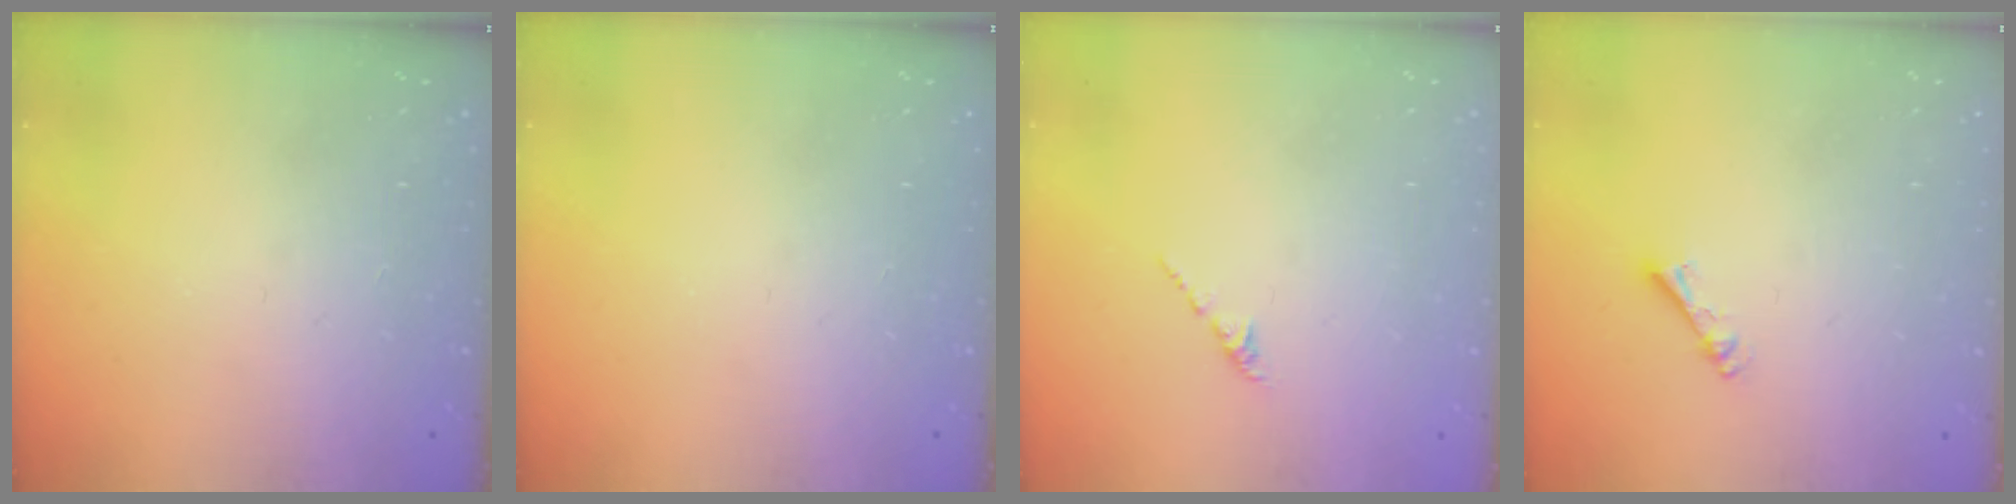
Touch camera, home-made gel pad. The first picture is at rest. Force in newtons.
{"total": 0.0}
{"total": 1.6, "press": 1.5, "slide": 0.6}
{"total": 2.7, "press": 2.7, "slide": 0.4}